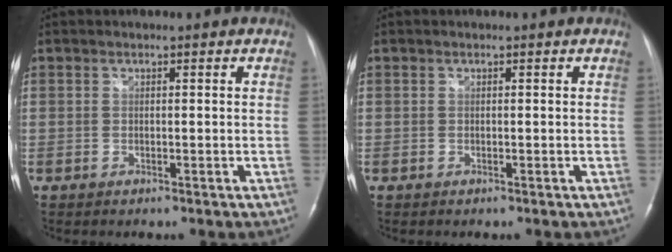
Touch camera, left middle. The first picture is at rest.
{"total": 0.0}